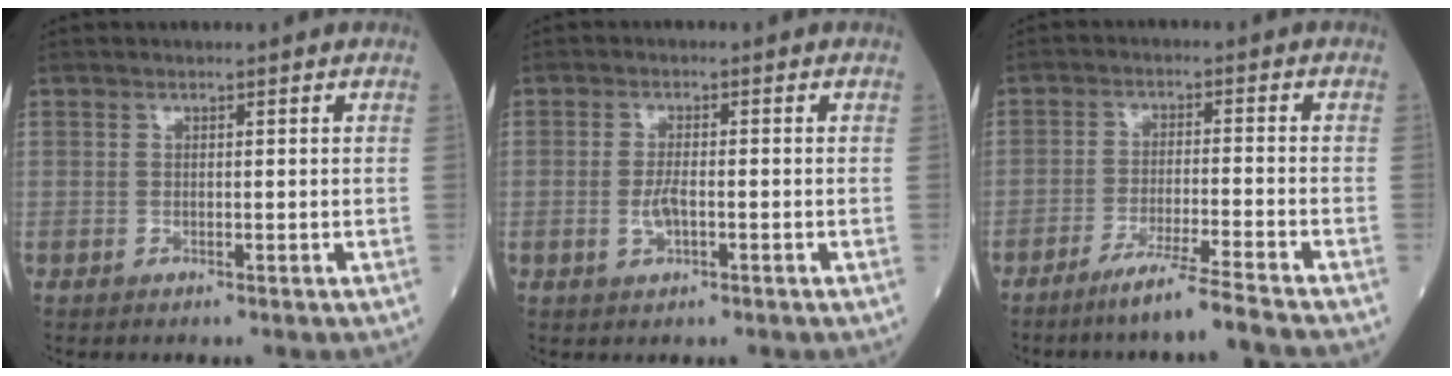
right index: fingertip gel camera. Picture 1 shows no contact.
{"total": 2.6, "force": [-0.7, 0.7, 2.4], "torque": [-0.050, 0.000, -0.011]}
{"total": 8.4, "force": [-6.9, -1.9, 4.5], "torque": [-0.066, -0.029, -0.117]}